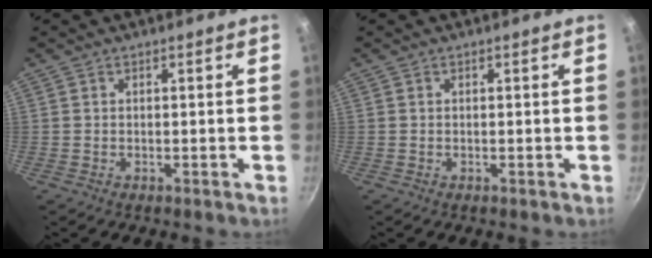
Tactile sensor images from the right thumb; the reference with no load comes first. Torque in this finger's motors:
{"motor_torque": [0.00, 0.01, -0.03, 0.40, 0.03]}